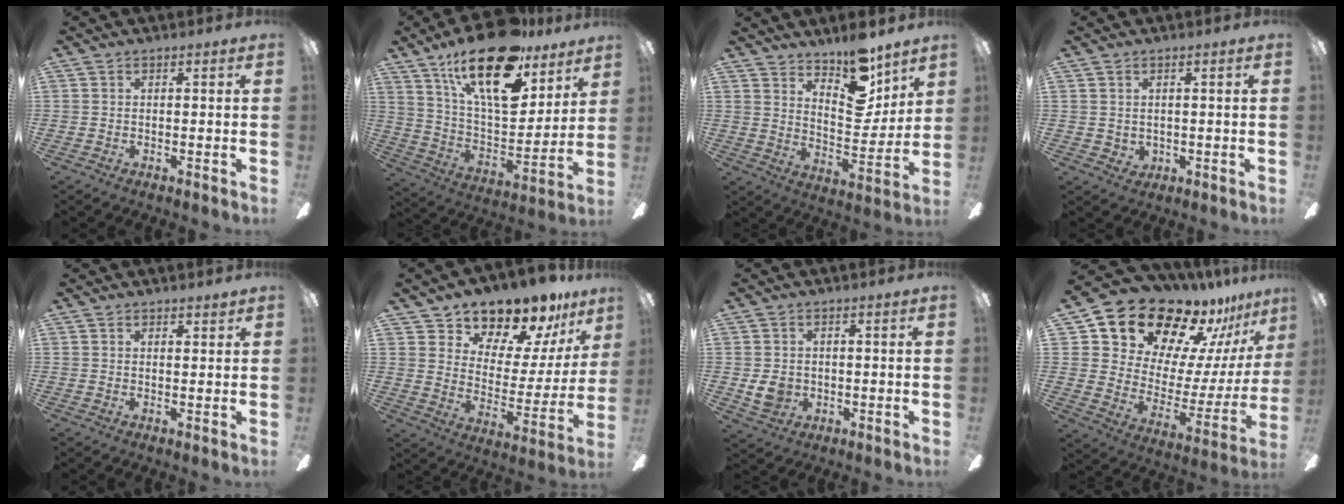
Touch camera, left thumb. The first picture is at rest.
{"total": 24.8, "force": [15.8, 10.4, 16.0], "torque": [-0.267, -0.090, 0.271]}
{"total": 13.4, "force": [10.5, 5.6, 6.2], "torque": [-0.074, -0.076, 0.186]}
{"total": 2.1, "force": [1.0, 1.7, 0.7], "torque": [-0.015, -0.001, 0.018]}
{"total": 1.7, "force": [1.6, 0.5, 0.4], "torque": [-0.001, -0.006, 0.028]}
{"total": 13.2, "force": [12.0, 5.1, 2.4], "torque": [-0.045, -0.114, 0.212]}
{"total": 5.2, "force": [0.1, 4.6, 2.5], "torque": [-0.046, 0.002, 0.002]}
{"total": 19.5, "force": [16.3, 9.4, 5.3], "torque": [-0.104, -0.129, 0.307]}